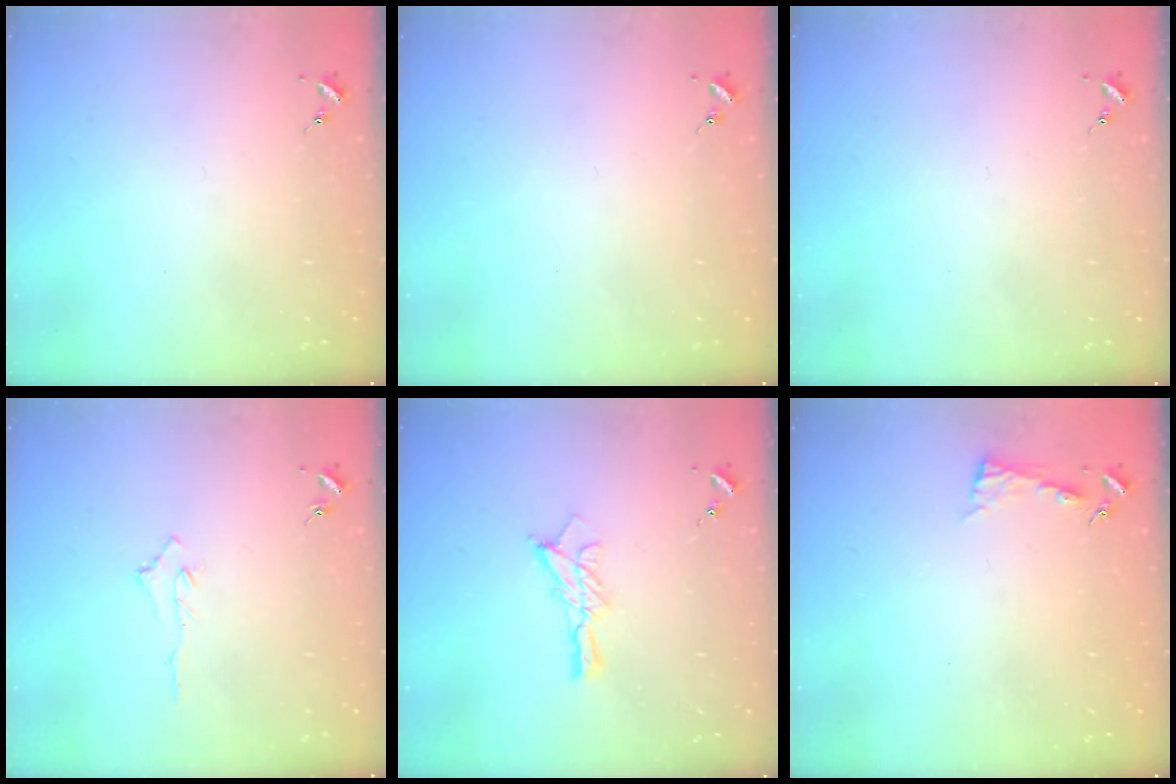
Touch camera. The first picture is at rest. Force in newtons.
{"total": 0.0}
{"total": 0.0}
{"total": 2.9, "press": 2.9, "slide": 0.4}
{"total": 9.5, "press": 9.5, "slide": 0.4}
{"total": 3.9, "press": 3.9, "slide": 0.4}